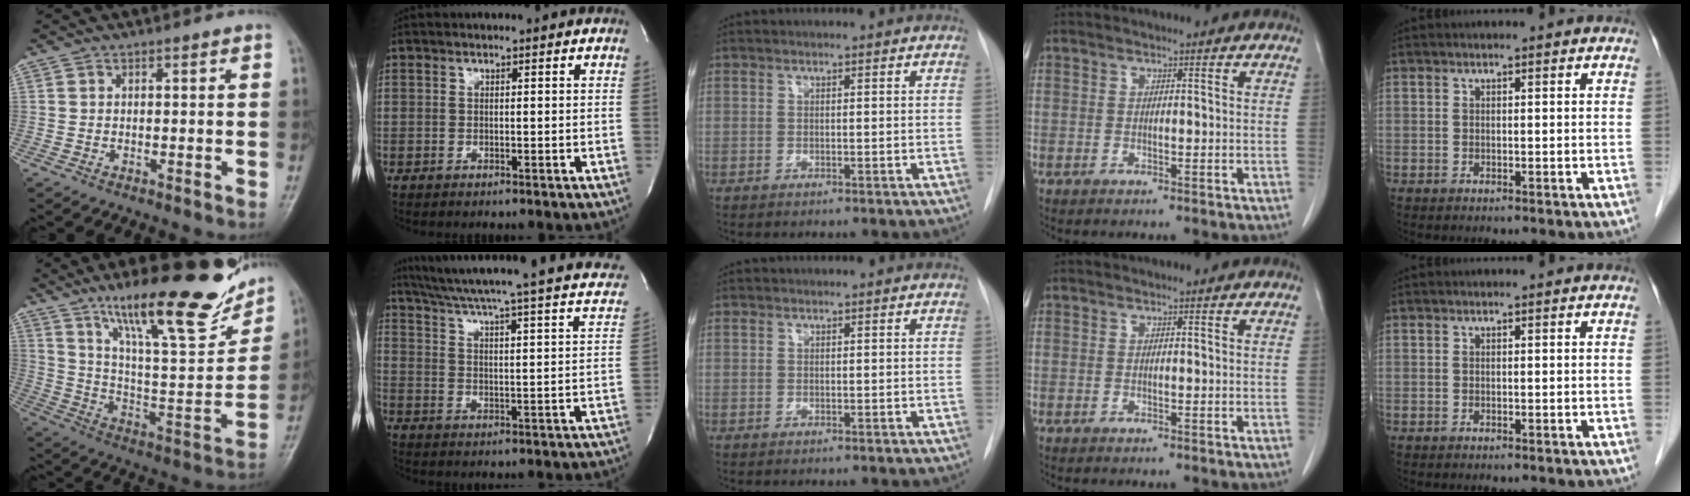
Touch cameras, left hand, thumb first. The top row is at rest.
{"thumb": {"total": 24.6, "force": [16.7, 6.1, 17.0], "torque": [-0.226, -0.073, 0.275]}, "index": {"total": 27.3, "force": [22.7, 2.5, 14.9], "torque": [-0.226, -0.039, 0.278]}, "middle": {"total": 1.4, "force": [-0.4, -0.7, -1.2], "torque": [0.028, -0.008, -0.007]}}